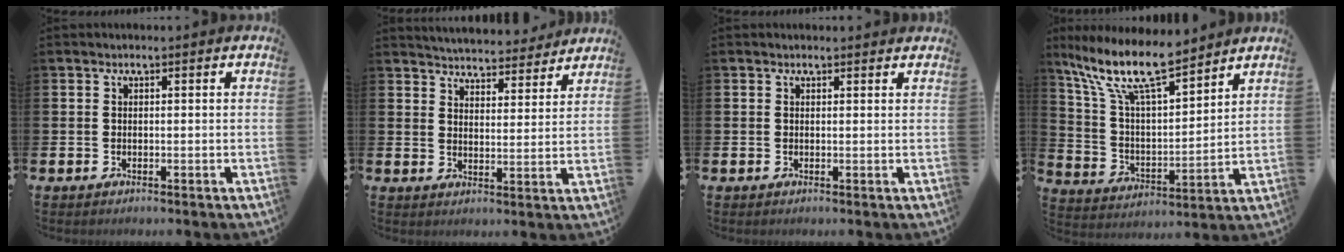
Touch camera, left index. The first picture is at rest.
{"total": 5.2, "force": [5.1, 0.7, 0.1], "torque": [-0.020, -0.039, 0.090]}
{"total": 0.7, "force": [0.6, 0.2, 0.1], "torque": [0.009, -0.003, 0.009]}
{"total": 12.3, "force": [10.2, 2.5, 6.3], "torque": [-0.165, -0.051, 0.181]}